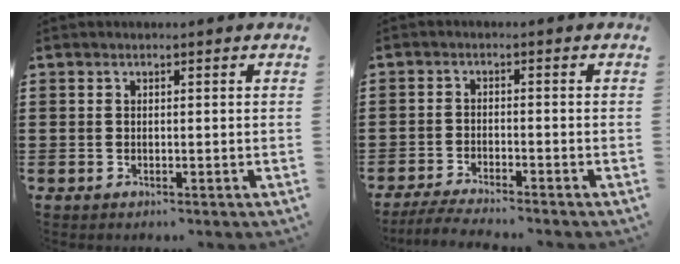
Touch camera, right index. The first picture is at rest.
{"total": 3.3, "force": [-3.2, -0.3, 0.7], "torque": [-0.018, -0.007, -0.067]}